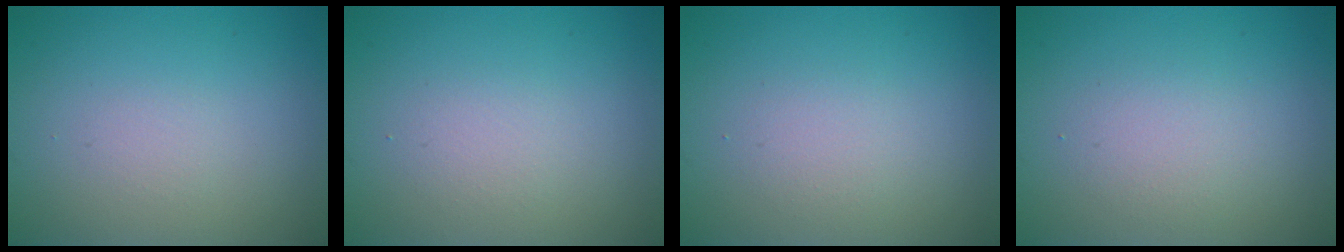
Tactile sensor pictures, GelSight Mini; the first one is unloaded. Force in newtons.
{"total": 1.3, "press": 1.3, "slide": 0.1}
{"total": 1.5, "press": 1.5, "slide": 0.1}
{"total": 1.9, "press": 1.9, "slide": 0.1}